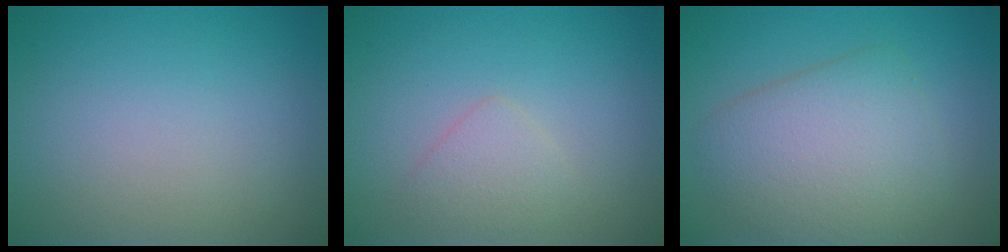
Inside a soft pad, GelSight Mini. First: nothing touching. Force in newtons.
{"total": 1.8, "press": 1.8, "slide": 0.0}
{"total": 5.5, "press": 5.5, "slide": 0.2}